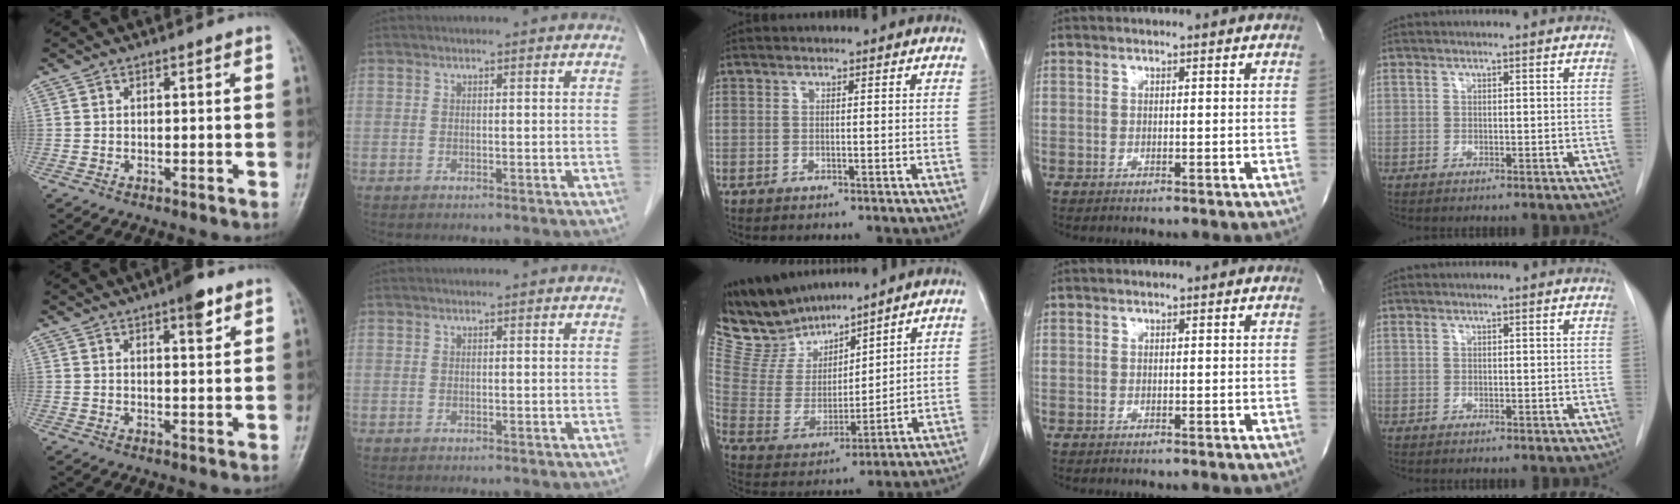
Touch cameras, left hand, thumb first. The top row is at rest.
{"thumb": {"total": 4.9, "force": [3.0, 1.4, 3.6], "torque": [-0.041, -0.015, 0.040]}, "middle": {"total": 11.1, "force": [10.6, 2.5, 1.9], "torque": [-0.060, 0.009, 0.227]}}